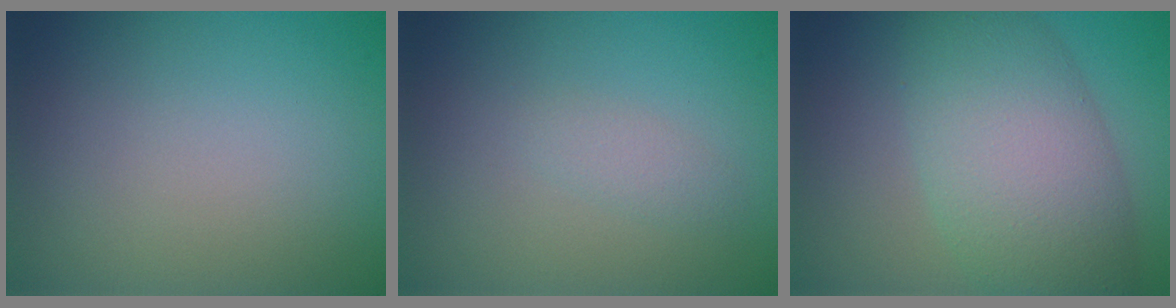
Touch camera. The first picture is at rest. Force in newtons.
{"total": 1.1, "press": 1.1, "slide": 0.1}
{"total": 8.4, "press": 8.4, "slide": 0.1}